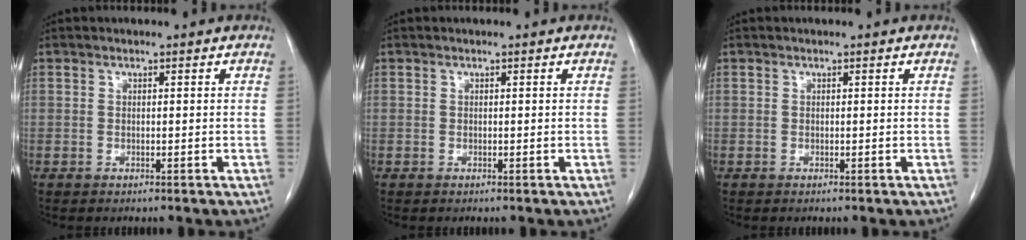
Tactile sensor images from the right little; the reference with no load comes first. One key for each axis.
{"total": 0.0}
{"total": 0.0}